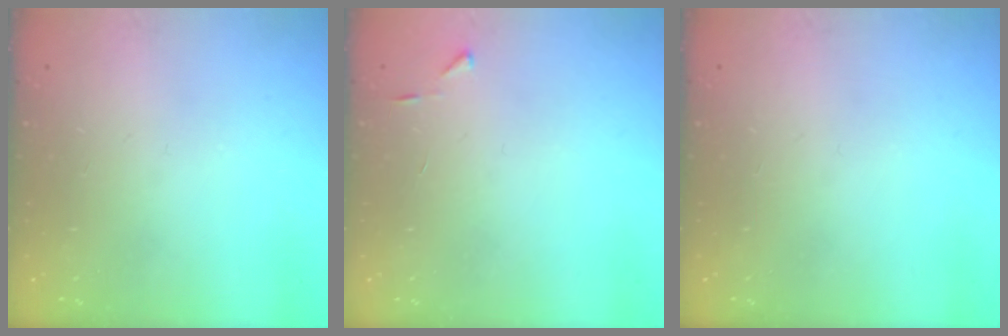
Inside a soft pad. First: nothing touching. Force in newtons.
{"total": 2.7, "press": 2.7, "slide": 0.3}
{"total": 0.0}